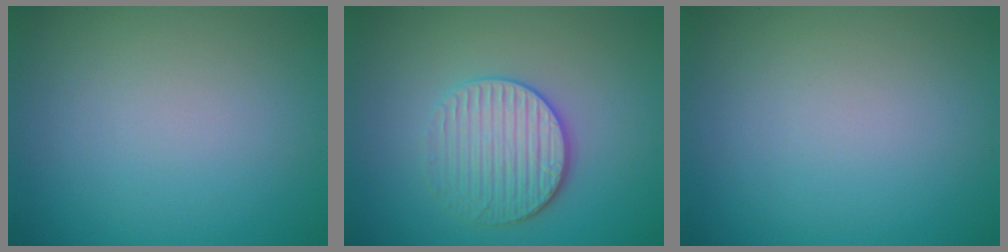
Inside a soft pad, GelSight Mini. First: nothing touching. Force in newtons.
{"total": 3.6, "press": 3.3, "slide": 1.4}
{"total": 0.0}